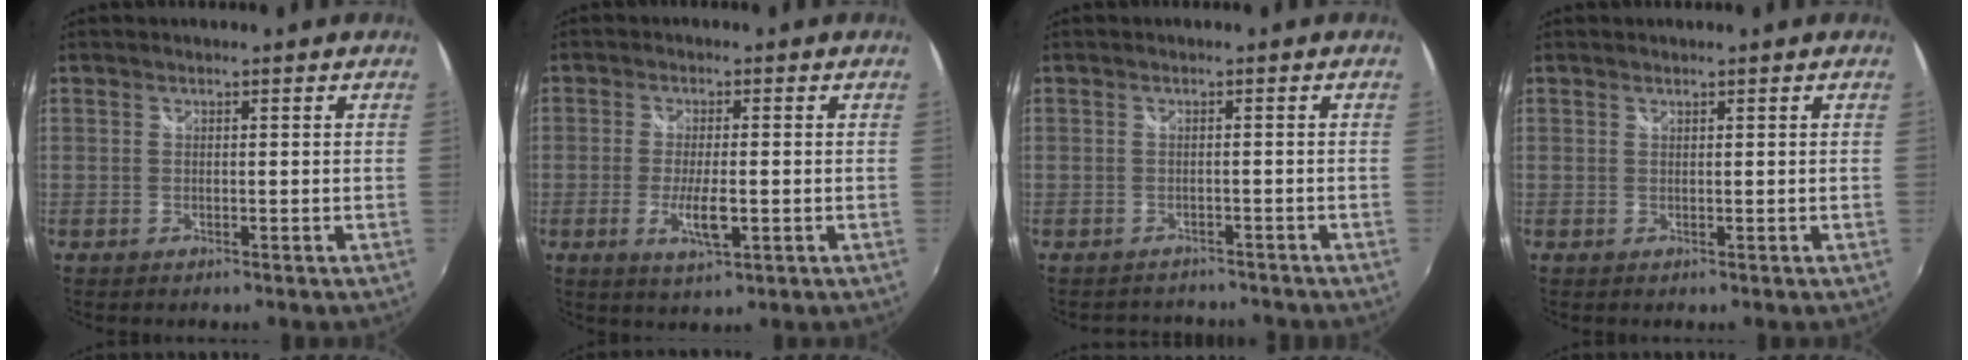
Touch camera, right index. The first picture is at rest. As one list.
[{"total": 5.4, "force": [-1.7, 1.4, 5.0], "torque": [-0.097, -0.014, -0.028]}, {"total": 5.2, "force": [-4.8, 1.7, 1.1], "torque": [-0.027, -0.008, -0.065]}, {"total": 0.0}]